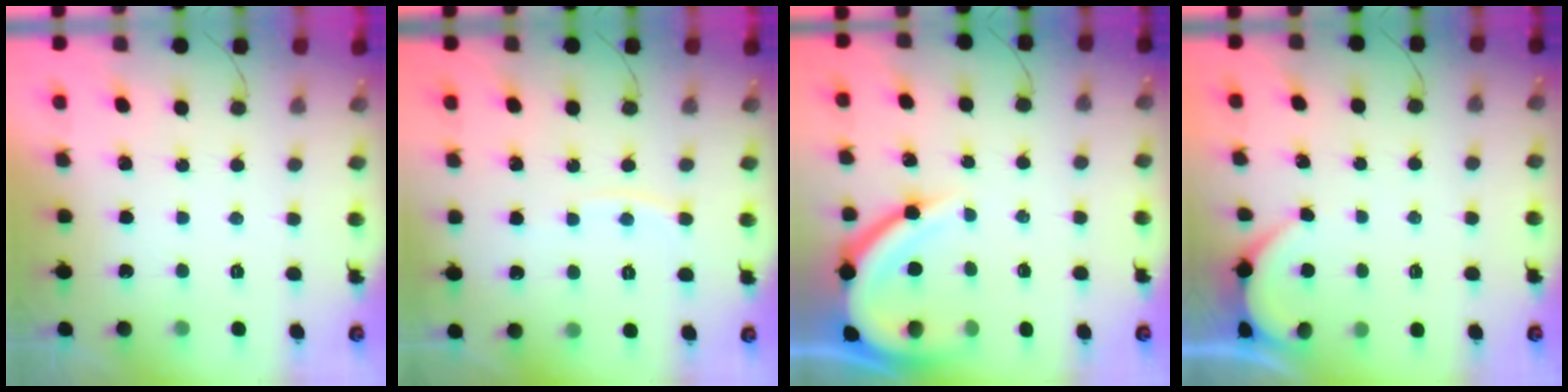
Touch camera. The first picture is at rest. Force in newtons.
{"total": 4.3, "press": 4.3, "slide": 0.5}
{"total": 11.7, "press": 11.7, "slide": 0.7}
{"total": 1.4, "press": 1.4, "slide": 0.2}